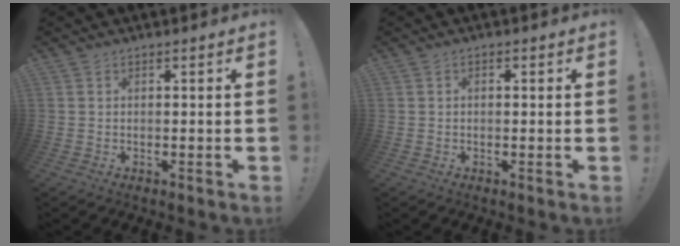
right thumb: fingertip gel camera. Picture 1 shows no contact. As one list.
[{"total": 0.8, "force": [-0.3, 0.5, 0.5], "torque": [-0.005, 0.001, -0.008]}]